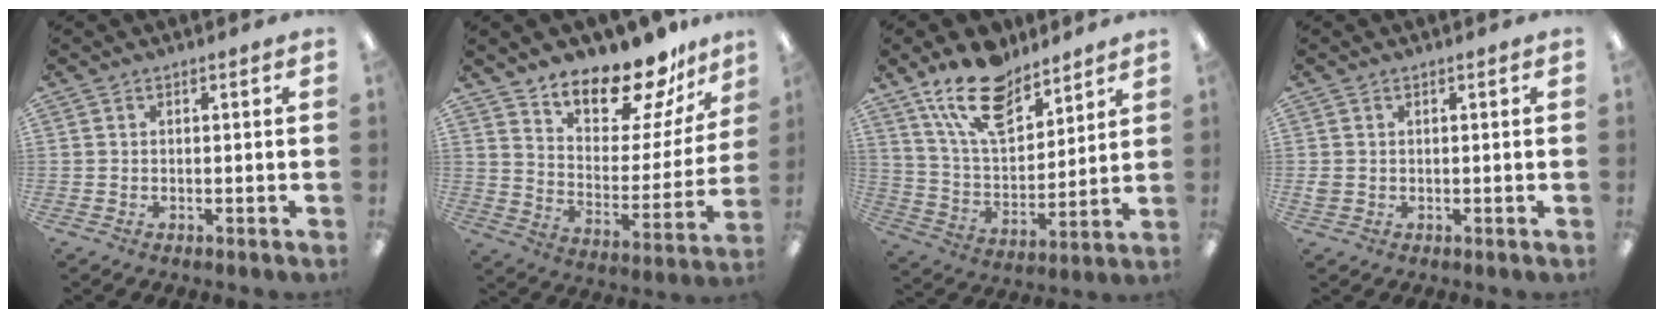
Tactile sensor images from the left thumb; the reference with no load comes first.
{"total": 16.0, "force": [14.3, 4.7, 5.3], "torque": [-0.094, -0.127, 0.250]}
{"total": 16.8, "force": [12.2, 7.8, 8.5], "torque": [-0.163, -0.058, 0.223]}
{"total": 1.3, "force": [0.3, 1.1, 0.5], "torque": [-0.010, 0.003, 0.004]}